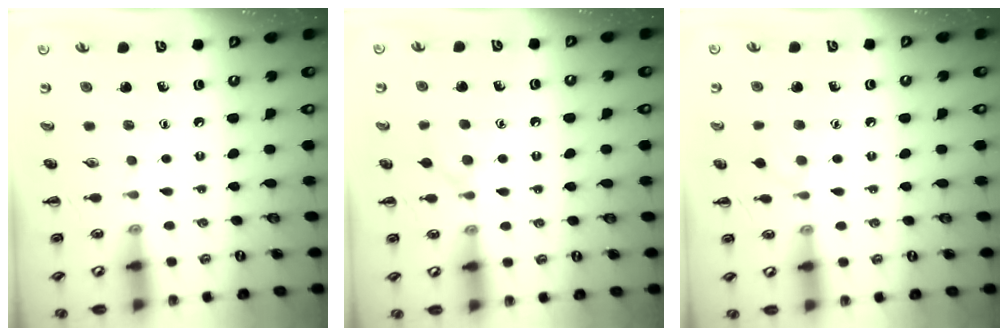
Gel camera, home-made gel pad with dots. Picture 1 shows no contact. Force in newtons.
{"total": 5.1, "press": 4.8, "slide": 1.6}
{"total": 4.8, "press": 4.4, "slide": 1.8}